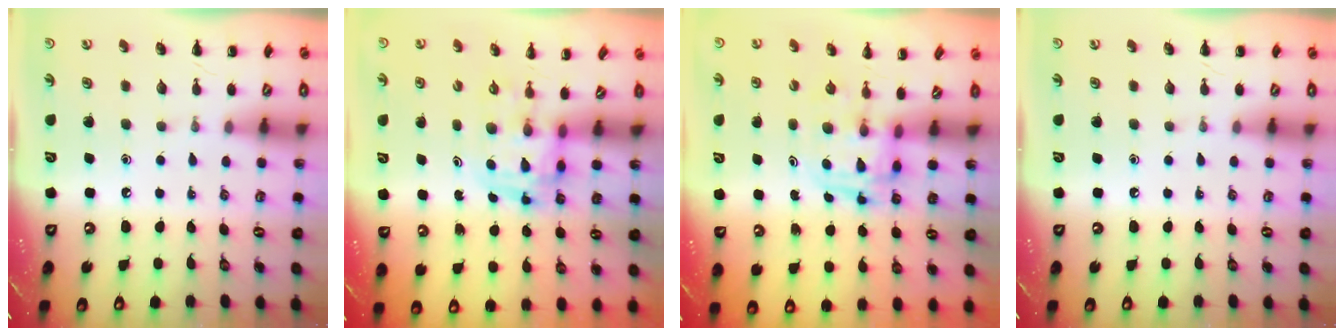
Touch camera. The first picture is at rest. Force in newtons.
{"total": 3.6, "press": 3.5, "slide": 0.6}
{"total": 3.1, "press": 3.1, "slide": 0.5}
{"total": 0.0}